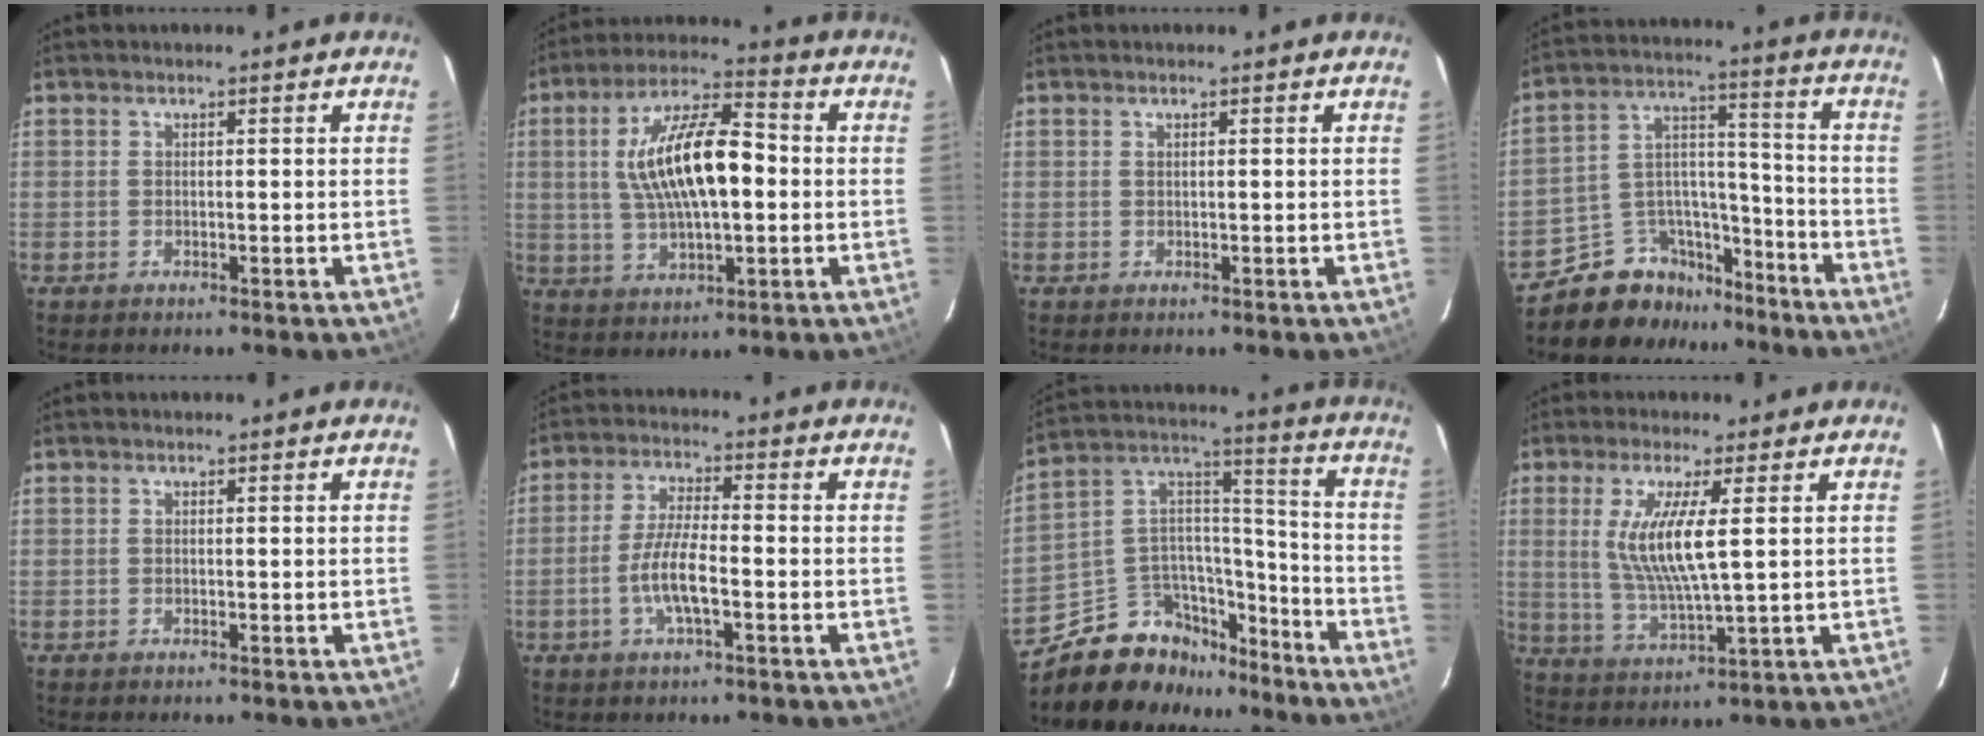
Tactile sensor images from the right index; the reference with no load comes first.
{"total": 15.4, "force": [0.8, 5.7, 14.3], "torque": [-0.269, 0.017, 0.016]}
{"total": 0.0}
{"total": 12.2, "force": [-10.0, 6.8, 1.5], "torque": [-0.033, 0.072, -0.161]}
{"total": 0.0}
{"total": 7.2, "force": [-2.4, 1.5, 6.6], "torque": [-0.134, -0.001, -0.049]}
{"total": 17.4, "force": [-13.5, 9.7, 5.2], "torque": [-0.118, 0.080, -0.212]}
{"total": 9.4, "force": [2.0, 0.8, 9.2], "torque": [-0.185, -0.013, 0.046]}